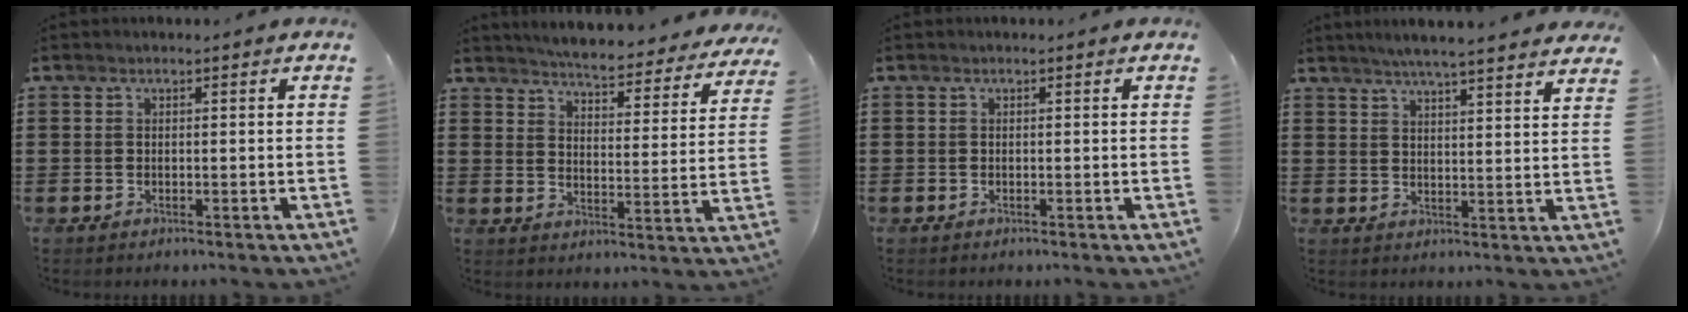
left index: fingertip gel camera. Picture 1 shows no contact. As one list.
[{"total": 5.0, "force": [4.9, -0.4, 1.0], "torque": [-0.036, -0.043, 0.080]}, {"total": 0.0}, {"total": 4.6, "force": [4.3, -0.5, 1.5], "torque": [-0.045, -0.022, 0.074]}]